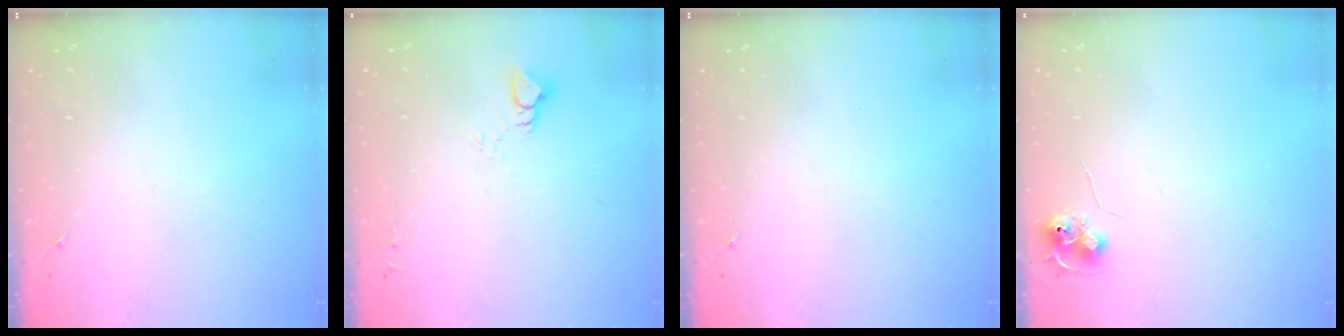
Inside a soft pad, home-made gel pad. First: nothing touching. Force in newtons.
{"total": 5.1, "press": 5.1, "slide": 0.3}
{"total": 0.0}
{"total": 7.9, "press": 7.8, "slide": 0.9}